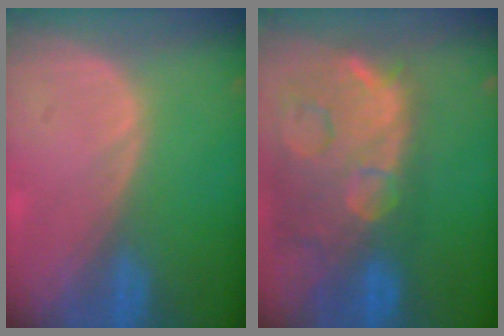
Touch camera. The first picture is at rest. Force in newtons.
{"total": 14.9, "press": 12.0, "slide": 8.9}